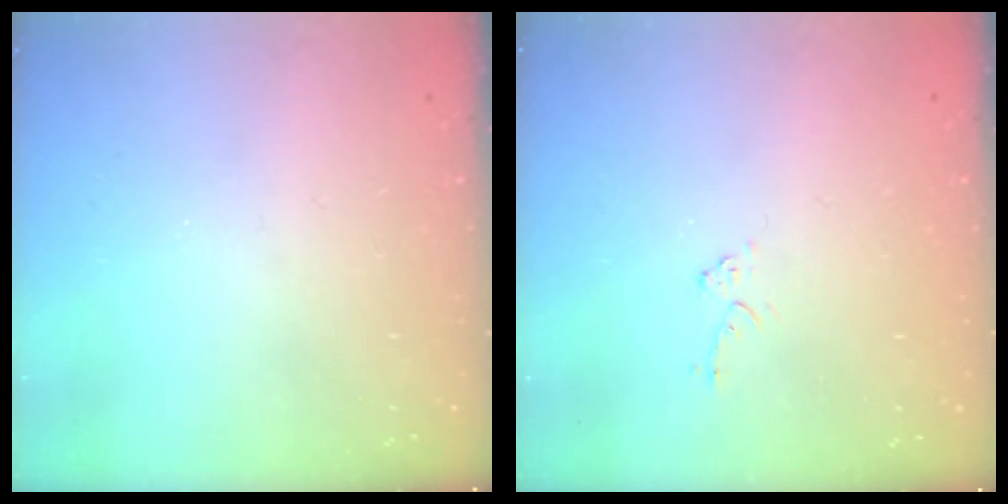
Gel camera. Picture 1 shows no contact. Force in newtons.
{"total": 4.0, "press": 4.0, "slide": 0.4}